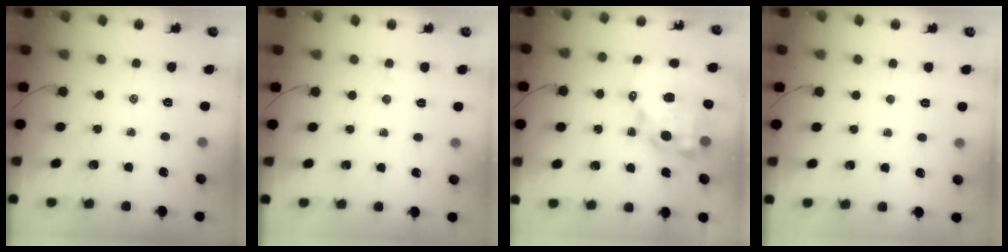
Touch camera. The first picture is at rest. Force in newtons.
{"total": 2.6, "press": 2.5, "slide": 0.7}
{"total": 15.4, "press": 15.0, "slide": 3.5}
{"total": 2.5, "press": 2.4, "slide": 0.7}